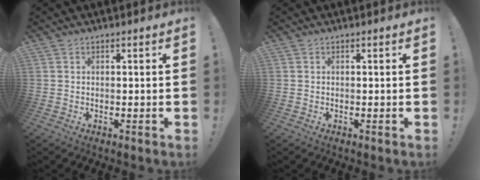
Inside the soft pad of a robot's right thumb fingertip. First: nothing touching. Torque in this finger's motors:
{"motor_torque": [-0.01, 0.01, -0.01, 0.01, 0.00]}